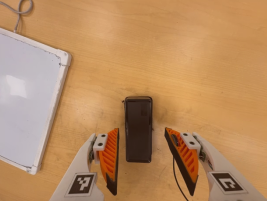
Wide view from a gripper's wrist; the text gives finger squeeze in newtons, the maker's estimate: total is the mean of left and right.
{"total": 0.0}